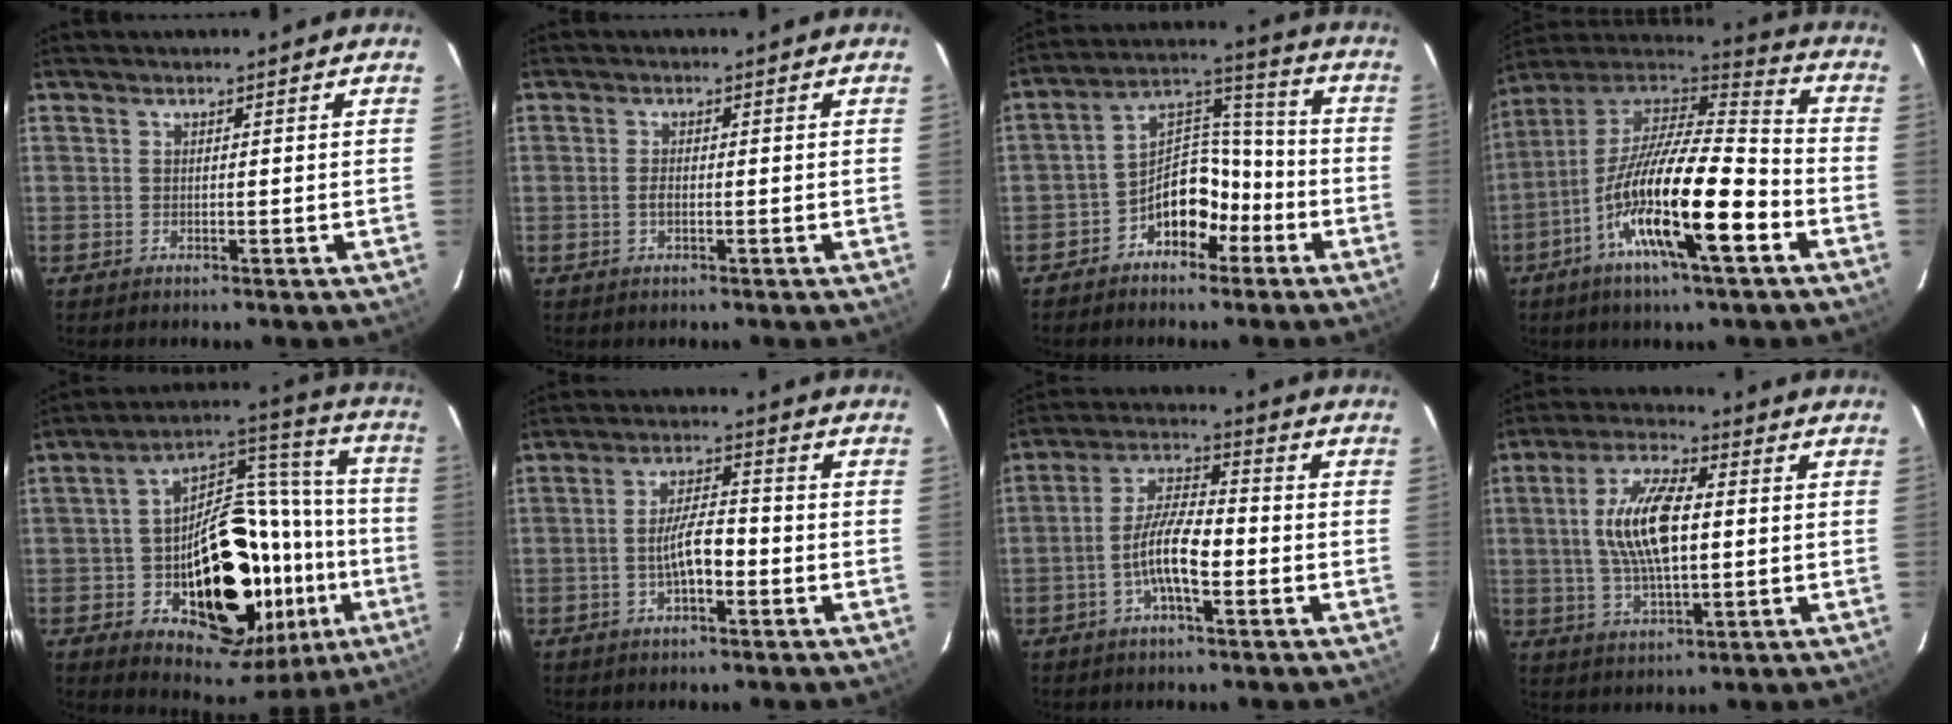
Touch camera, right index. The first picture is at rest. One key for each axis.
{"total": 1.3, "fx": -0.4, "fy": 0.6, "fz": 1.1, "tx": -0.024, "ty": 0.001, "tz": -0.009}
{"total": 9.5, "fx": -5.5, "fy": 6.1, "fz": 4.7, "tx": -0.080, "ty": 0.046, "tz": -0.089}
{"total": 21.3, "fx": -8.7, "fy": 4.6, "fz": 18.9, "tx": -0.342, "ty": -0.028, "tz": -0.169}
{"total": 29.6, "fx": -8.8, "fy": 18.9, "fz": 20.9, "tx": -0.323, "ty": 0.042, "tz": -0.105}
{"total": 6.1, "fx": -2.0, "fy": 2.1, "fz": 5.3, "tx": -0.100, "ty": 0.006, "tz": -0.029}
{"total": 8.3, "fx": -2.8, "fy": 2.5, "fz": 7.4, "tx": -0.149, "ty": 0.006, "tz": -0.051}
{"total": 12.5, "fx": 1.0, "fy": 5.1, "fz": 11.4, "tx": -0.221, "ty": 0.010, "tz": 0.020}